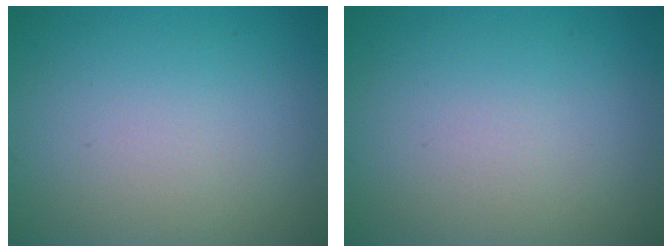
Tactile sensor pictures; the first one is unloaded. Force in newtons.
{"total": 0.0}